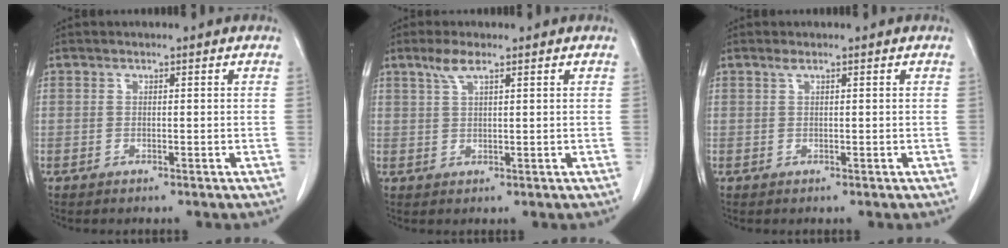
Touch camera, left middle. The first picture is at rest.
{"total": 3.0, "force": [2.0, 0.4, 2.2], "torque": [-0.053, 0.006, 0.043]}
{"total": 0.7, "force": [0.5, 0.0, 0.5], "torque": [-0.017, 0.007, 0.012]}